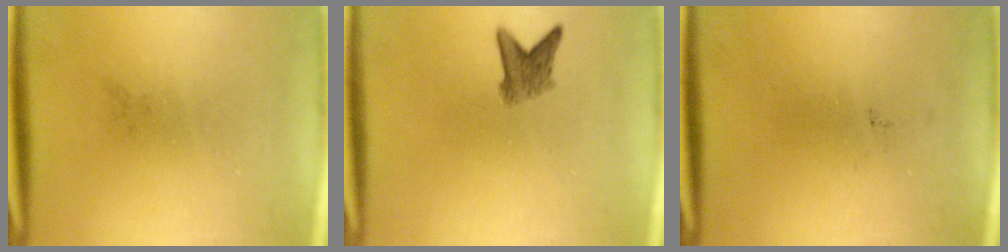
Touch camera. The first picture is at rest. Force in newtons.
{"total": 3.0}
{"total": 0.0}